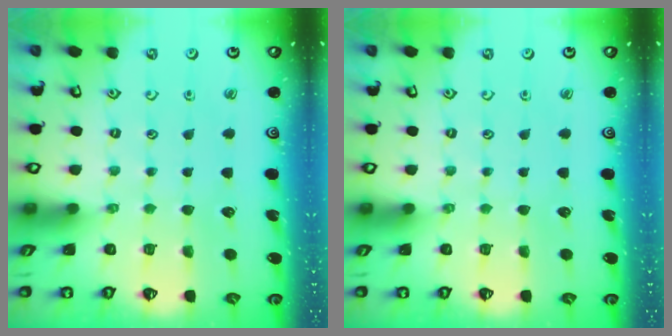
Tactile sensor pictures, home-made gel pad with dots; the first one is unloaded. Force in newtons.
{"total": 0.0}